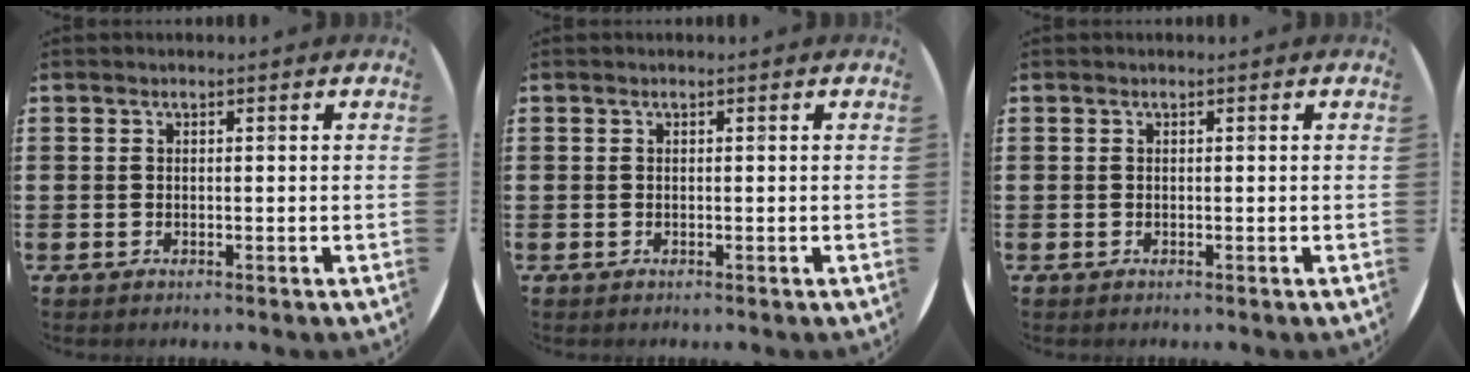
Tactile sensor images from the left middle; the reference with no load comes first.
{"total": 0.0}
{"total": 0.0}